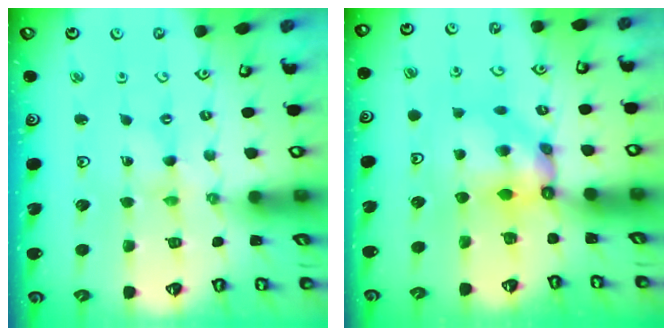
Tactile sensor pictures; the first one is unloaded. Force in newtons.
{"total": 6.7, "press": 6.7, "slide": 0.8}